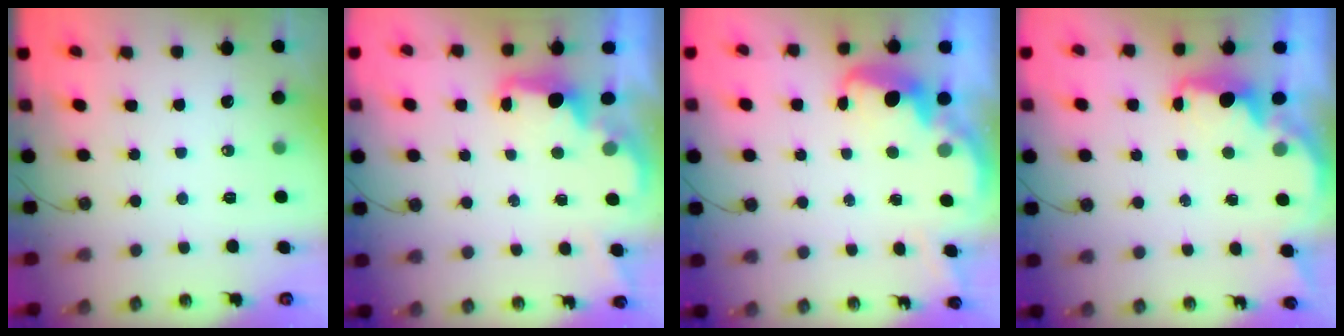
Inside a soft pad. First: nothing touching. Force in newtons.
{"total": 2.2, "press": 2.1, "slide": 0.8}
{"total": 3.0, "press": 3.0, "slide": 0.5}
{"total": 2.1, "press": 2.0, "slide": 0.5}